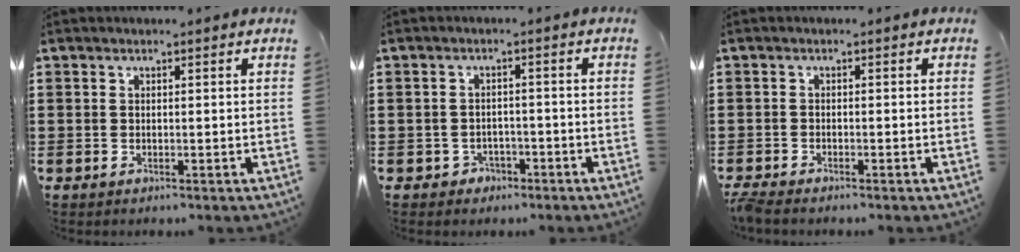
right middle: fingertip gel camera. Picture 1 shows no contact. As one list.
[{"total": 2.0, "force": [-1.6, 1.2, 0.1], "torque": [-0.012, 0.001, -0.038]}, {"total": 1.5, "force": [-1.4, 0.1, 0.5], "torque": [-0.018, -0.007, -0.029]}]